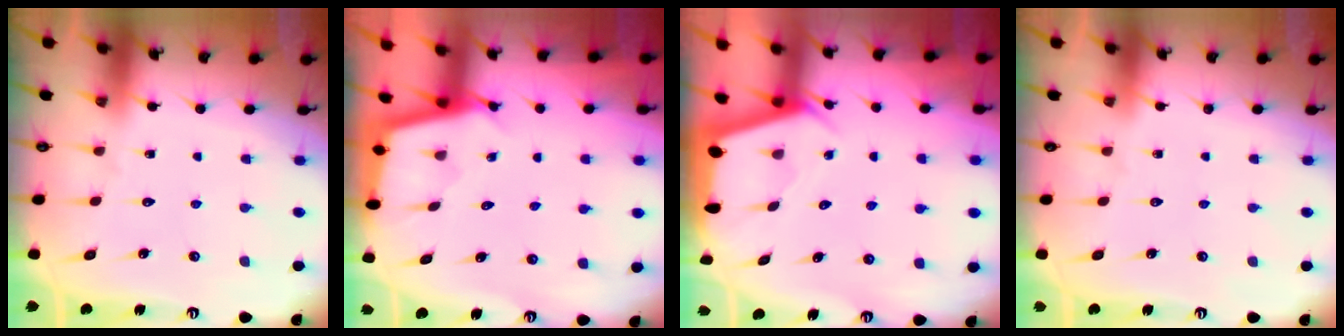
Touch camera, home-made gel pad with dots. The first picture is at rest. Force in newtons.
{"total": 2.2, "press": 2.2, "slide": 0.1}
{"total": 2.4, "press": 2.3, "slide": 0.3}
{"total": 0.0}